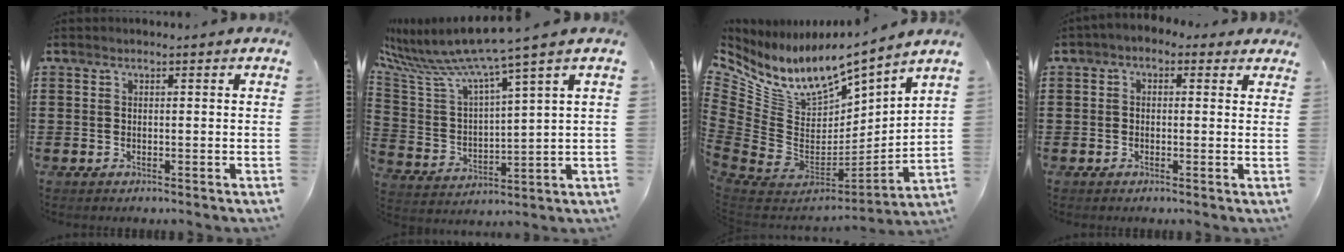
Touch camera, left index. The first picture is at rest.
{"total": 7.9, "force": [7.0, -0.4, 3.7], "torque": [-0.106, -0.054, 0.114]}
{"total": 8.9, "force": [5.9, 4.9, 4.5], "torque": [-0.132, -0.058, 0.103]}
{"total": 1.4, "force": [-0.2, 1.2, 0.8], "torque": [-0.020, 0.008, -0.005]}